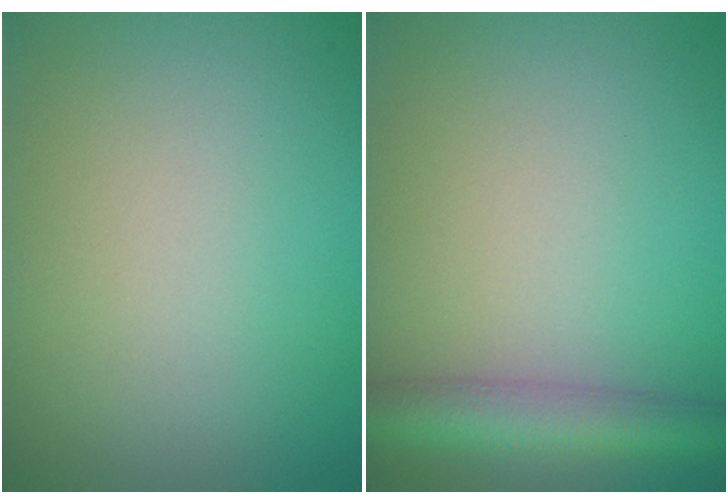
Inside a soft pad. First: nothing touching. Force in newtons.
{"total": 4.4, "press": 4.4, "slide": 0.1}